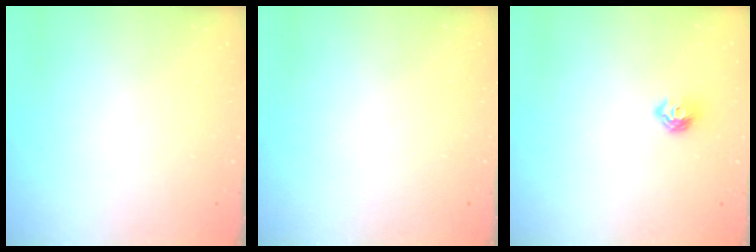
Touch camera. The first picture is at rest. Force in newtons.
{"total": 0.0}
{"total": 7.5, "press": 7.4, "slide": 1.0}